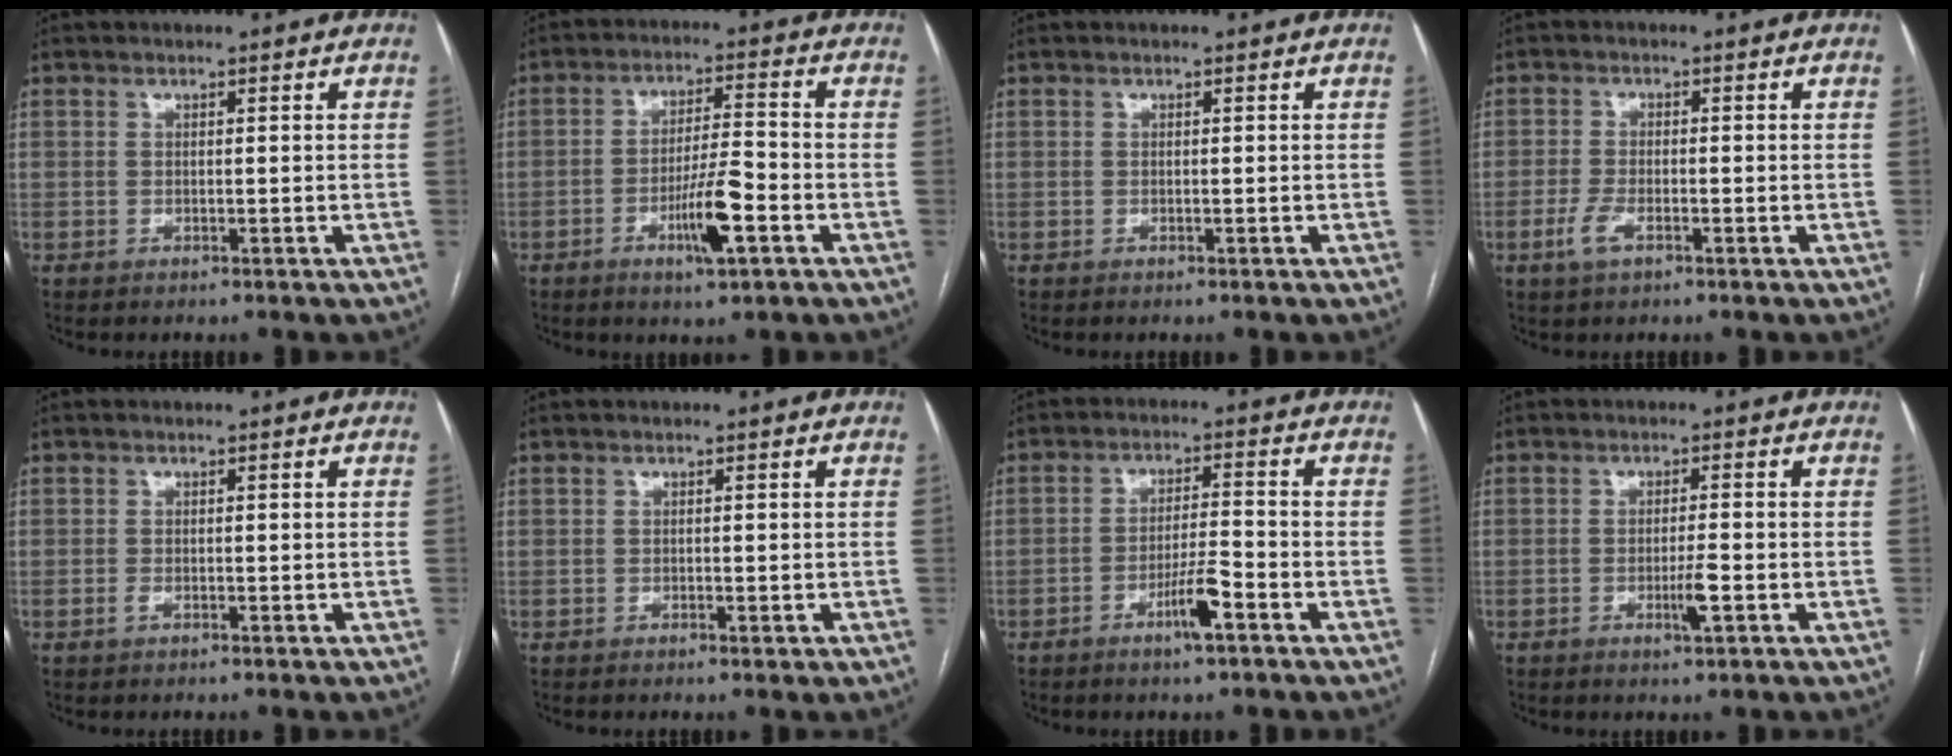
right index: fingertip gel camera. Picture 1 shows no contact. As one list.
[{"total": 8.2, "force": [-3.4, 0.8, 7.4], "torque": [-0.136, -0.002, -0.055]}, {"total": 0.0}, {"total": 3.2, "force": [-1.6, 1.1, 2.6], "torque": [-0.062, -0.002, -0.030]}, {"total": 0.6, "force": [-0.3, 0.2, 0.5], "torque": [-0.011, 0.000, -0.004]}, {"total": 0.6, "force": [-0.2, 0.2, 0.5], "torque": [-0.010, -0.001, -0.001]}, {"total": 5.7, "force": [-3.1, 0.2, 4.8], "torque": [-0.087, -0.003, -0.056]}, {"total": 3.2, "force": [-1.1, 0.0, 3.0], "torque": [-0.056, -0.005, -0.017]}]